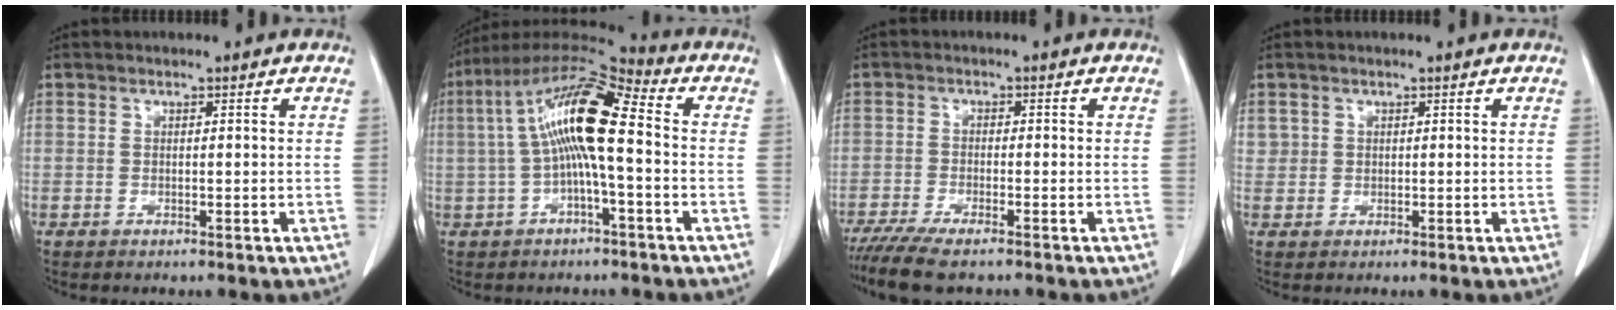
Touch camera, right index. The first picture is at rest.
{"total": 12.9, "force": [0.1, 1.9, 12.7], "torque": [-0.244, 0.037, -0.005]}
{"total": 7.0, "force": [-5.6, 1.1, 4.1], "torque": [-0.068, -0.015, -0.092]}
{"total": 1.5, "force": [0.6, 1.4, 0.1], "torque": [0.015, 0.005, 0.007]}